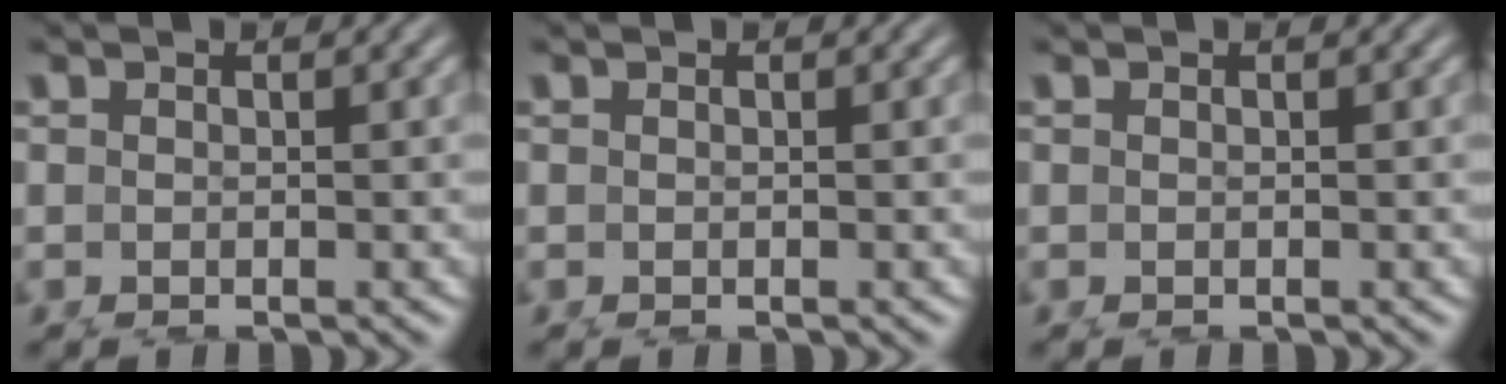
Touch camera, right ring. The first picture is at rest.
{"total": 0.0}
{"total": 0.0}